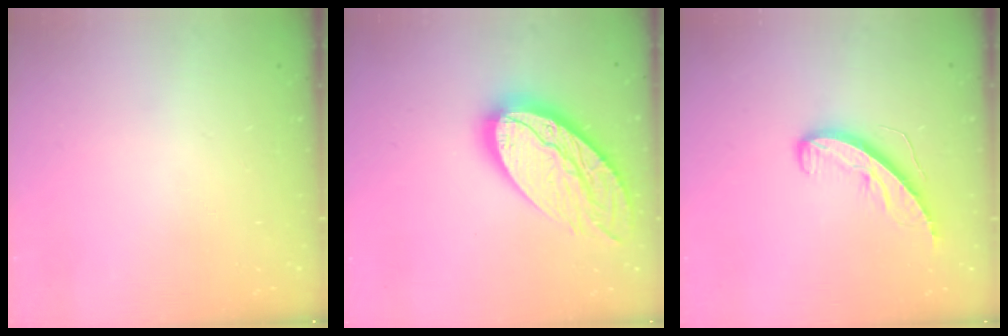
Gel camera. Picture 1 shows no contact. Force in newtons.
{"total": 21.4, "press": 21.3, "slide": 1.8}
{"total": 8.2, "press": 8.2, "slide": 0.7}